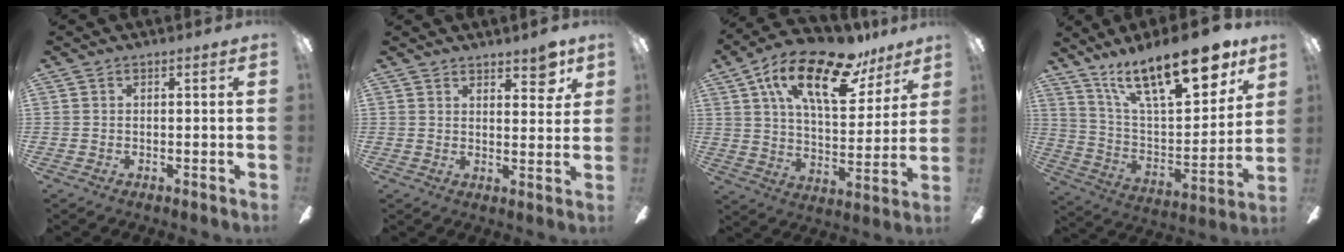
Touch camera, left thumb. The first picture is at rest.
{"total": 5.2, "force": [4.2, 1.7, 2.5], "torque": [-0.018, -0.026, 0.068]}
{"total": 21.9, "force": [12.8, 9.2, 15.1], "torque": [-0.248, -0.058, 0.214]}
{"total": 24.1, "force": [16.0, 8.7, 15.8], "torque": [-0.246, -0.091, 0.269]}